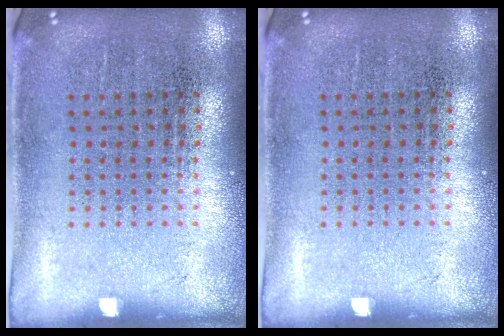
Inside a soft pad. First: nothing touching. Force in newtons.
{"total": 0.0}